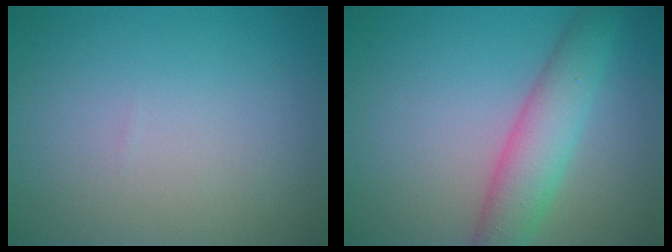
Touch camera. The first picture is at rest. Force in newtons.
{"total": 4.8, "press": 4.8, "slide": 0.2}